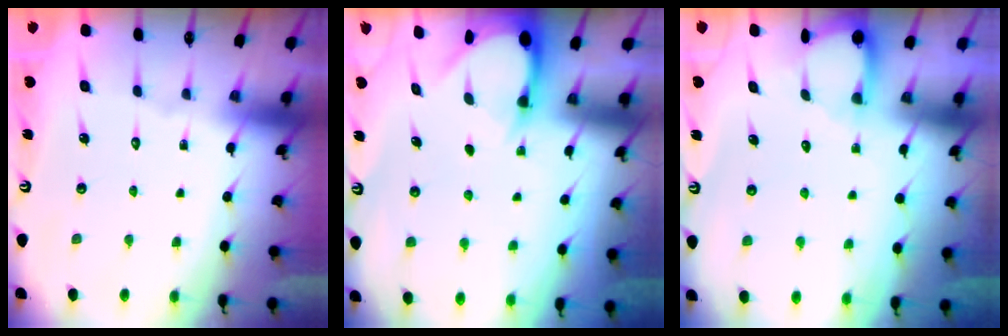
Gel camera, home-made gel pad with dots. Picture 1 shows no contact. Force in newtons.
{"total": 3.2, "press": 3.2, "slide": 0.2}
{"total": 2.8, "press": 2.8, "slide": 0.3}